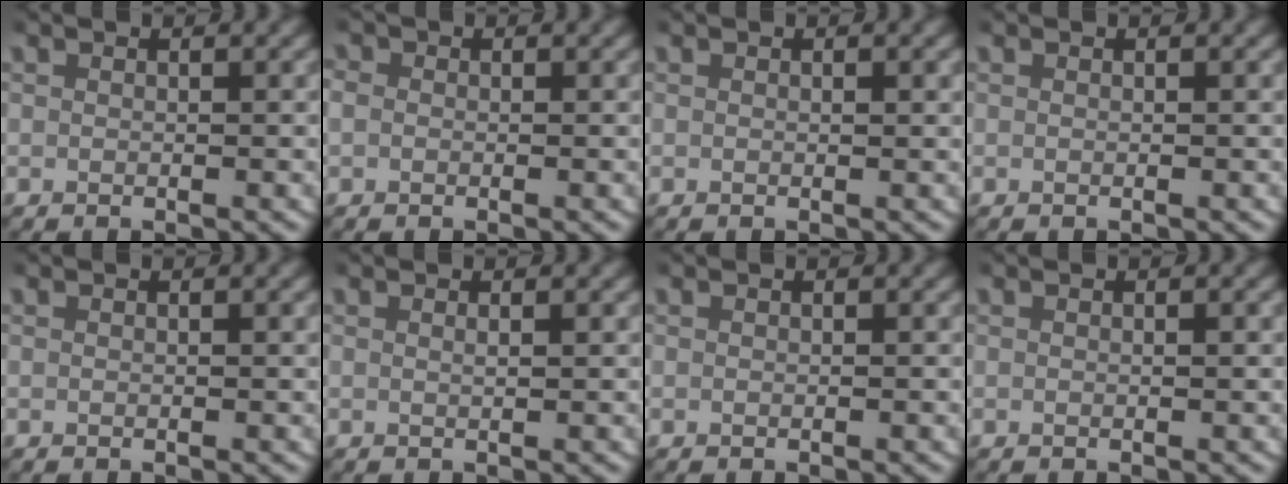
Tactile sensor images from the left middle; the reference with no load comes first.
{"total": 1.5, "force": [0.1, 1.3, 0.6], "torque": [-0.021, 0.003, -0.003]}
{"total": 0.0}
{"total": 0.0}
{"total": 0.0}
{"total": 0.5, "force": [0.3, -0.2, 0.4], "torque": [-0.009, -0.002, 0.006]}
{"total": 0.0}
{"total": 0.0}